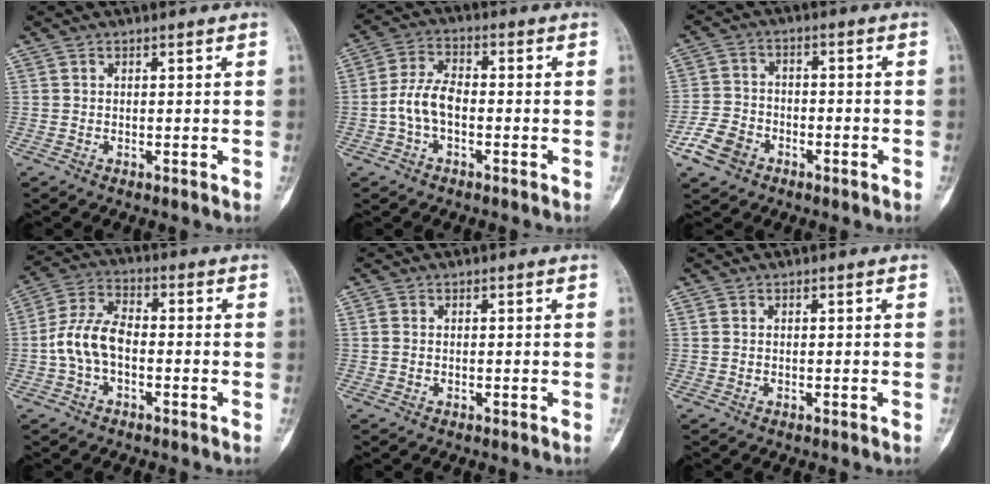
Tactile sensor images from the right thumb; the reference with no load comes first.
{"total": 6.8, "force": [-1.6, 3.8, 5.5], "torque": [-0.112, 0.024, -0.037]}
{"total": 7.1, "force": [-3.8, 5.1, 3.2], "torque": [-0.052, 0.026, -0.071]}
{"total": 8.9, "force": [-1.6, 5.2, 7.1], "torque": [-0.144, 0.031, -0.039]}
{"total": 1.1, "force": [0.0, 0.9, 0.7], "torque": [-0.016, 0.000, 0.001]}
{"total": 0.5, "force": [0.0, 0.4, 0.3], "torque": [-0.008, 0.001, 0.001]}